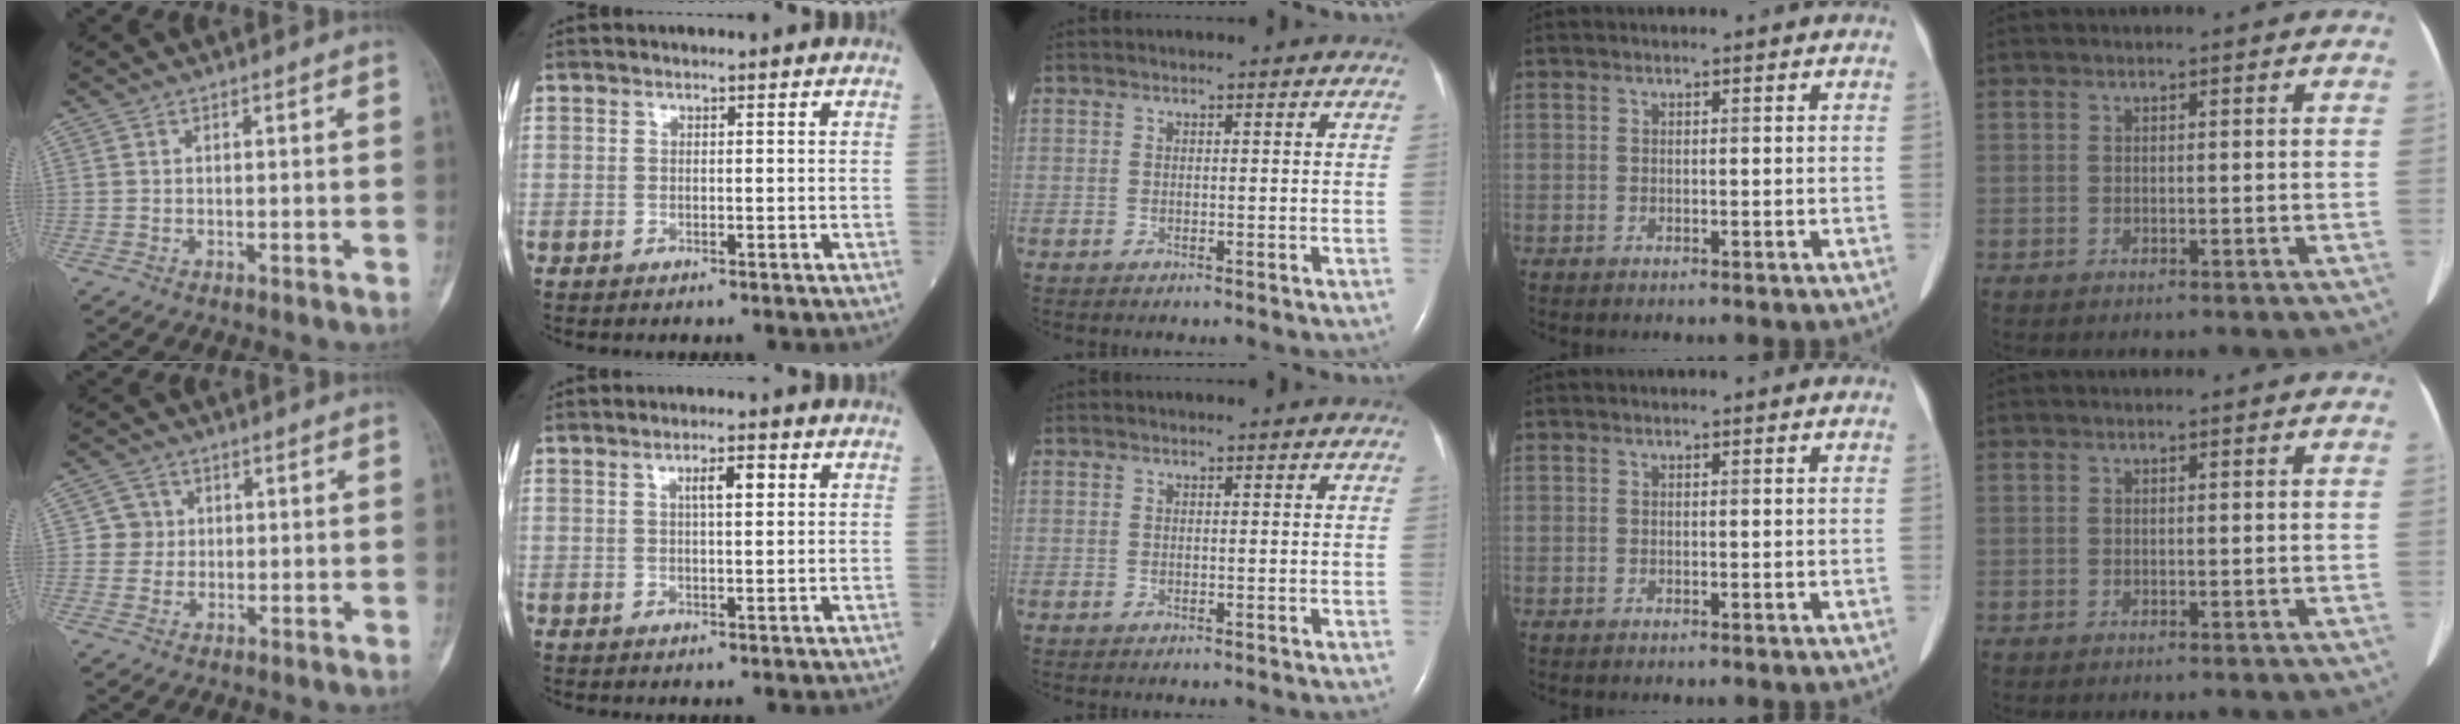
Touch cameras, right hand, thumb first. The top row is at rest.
{"thumb": {"total": 3.4, "force": [0.5, 3.4, 0.1], "torque": [0.026, 0.006, 0.001]}, "index": {"total": 3.3, "force": [1.1, 0.7, 3.0], "torque": [-0.052, 0.005, 0.018]}}